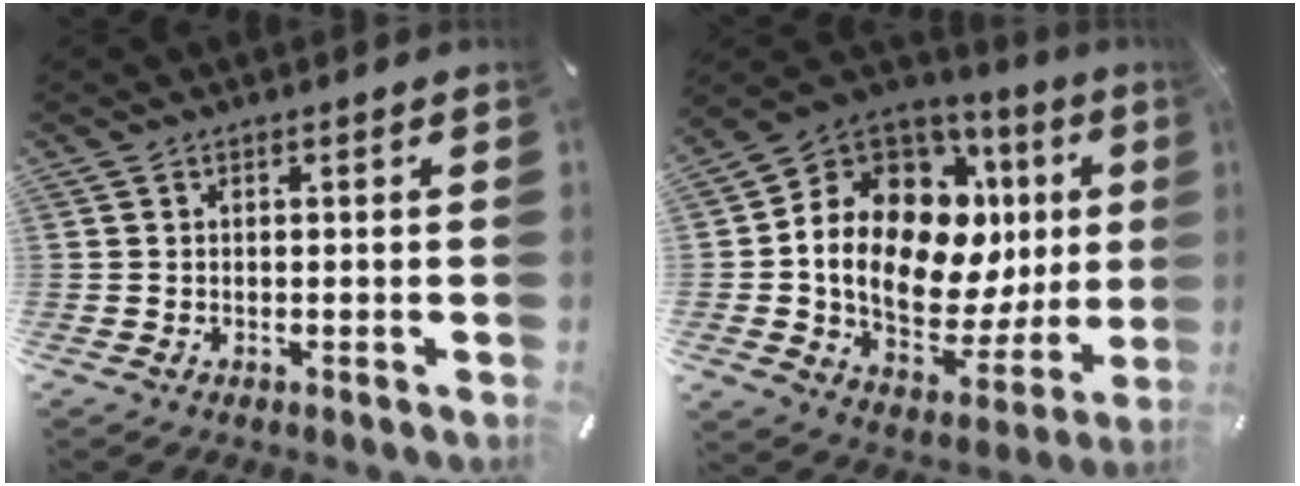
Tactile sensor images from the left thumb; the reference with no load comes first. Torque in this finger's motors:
{"motor_torque": [2.61, 2.40, 1.78, 0.99, 0.60]}